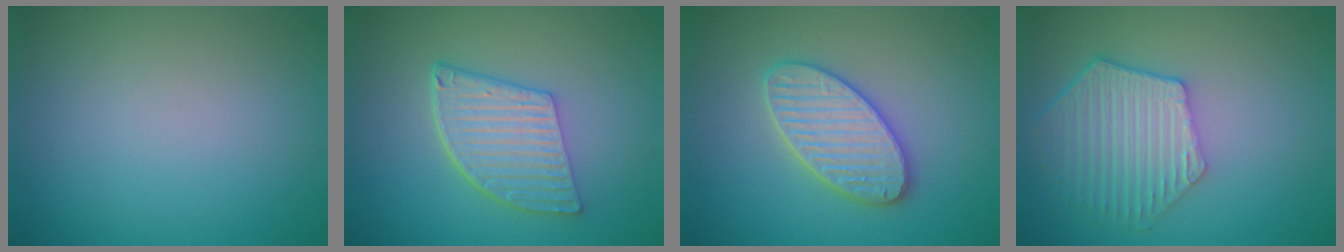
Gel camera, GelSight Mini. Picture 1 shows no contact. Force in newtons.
{"total": 5.6, "press": 4.2, "slide": 3.7}
{"total": 4.4, "press": 4.3, "slide": 0.5}
{"total": 5.7, "press": 4.7, "slide": 3.3}